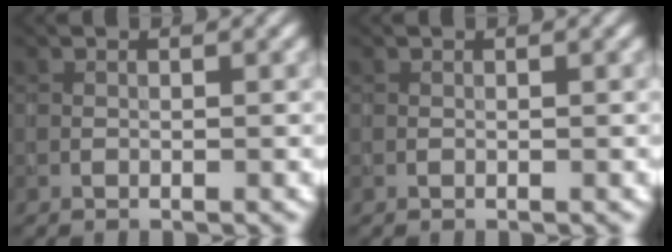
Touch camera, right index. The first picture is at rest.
{"total": 0.0}